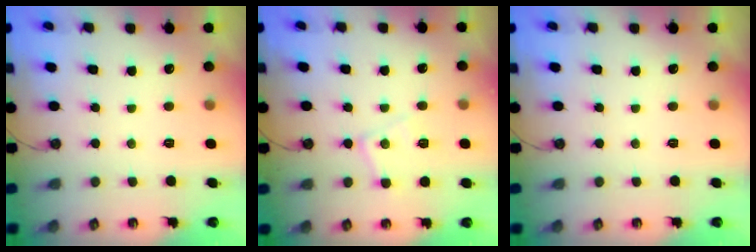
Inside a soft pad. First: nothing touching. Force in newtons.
{"total": 9.3, "press": 9.3, "slide": 0.7}
{"total": 0.0}